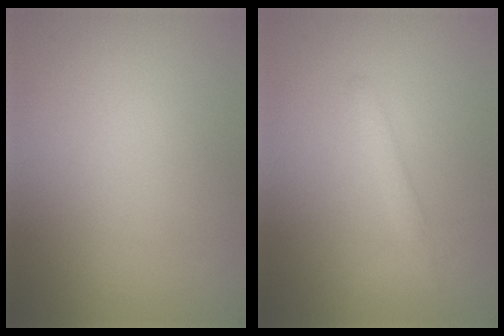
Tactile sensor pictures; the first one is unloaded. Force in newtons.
{"total": 1.7, "press": 1.7, "slide": 0.1}